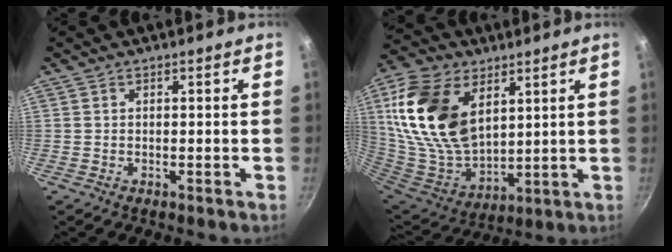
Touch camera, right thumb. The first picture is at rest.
{"total": 21.8, "force": [7.9, 13.4, 15.2], "torque": [-0.280, -0.036, 0.161]}